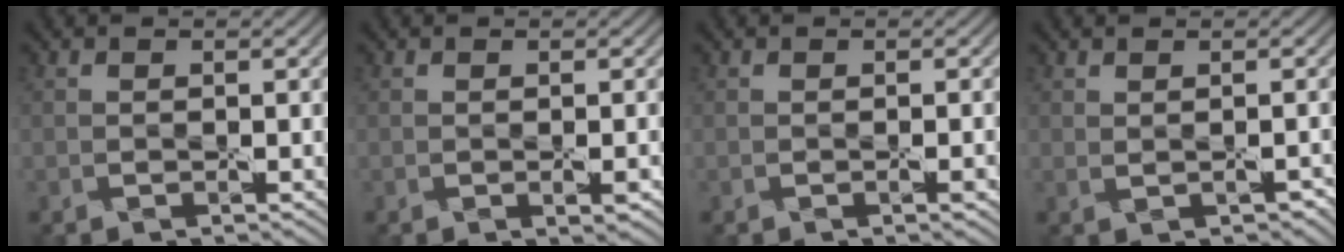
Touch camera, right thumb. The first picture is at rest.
{"total": 1.0, "force": [-0.2, 0.2, 0.9], "torque": [-0.016, -0.005, -0.002]}
{"total": 0.8, "force": [-0.3, 0.1, 0.7], "torque": [-0.010, 0.000, -0.003]}
{"total": 0.8, "force": [0.3, 0.2, 0.7], "torque": [-0.018, -0.002, 0.011]}